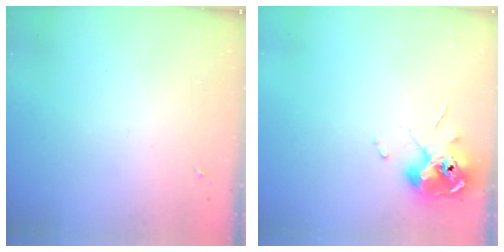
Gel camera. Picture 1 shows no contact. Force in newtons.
{"total": 10.4, "press": 10.3, "slide": 1.4}